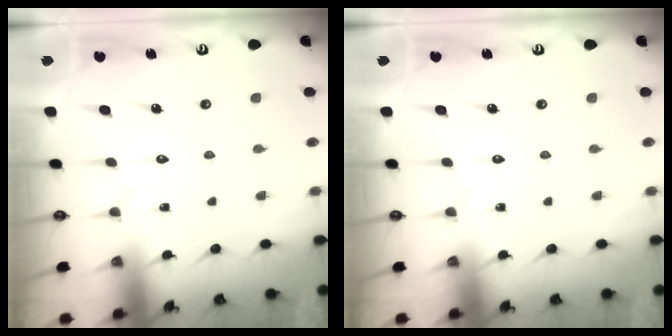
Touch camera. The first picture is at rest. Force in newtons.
{"total": 0.0}